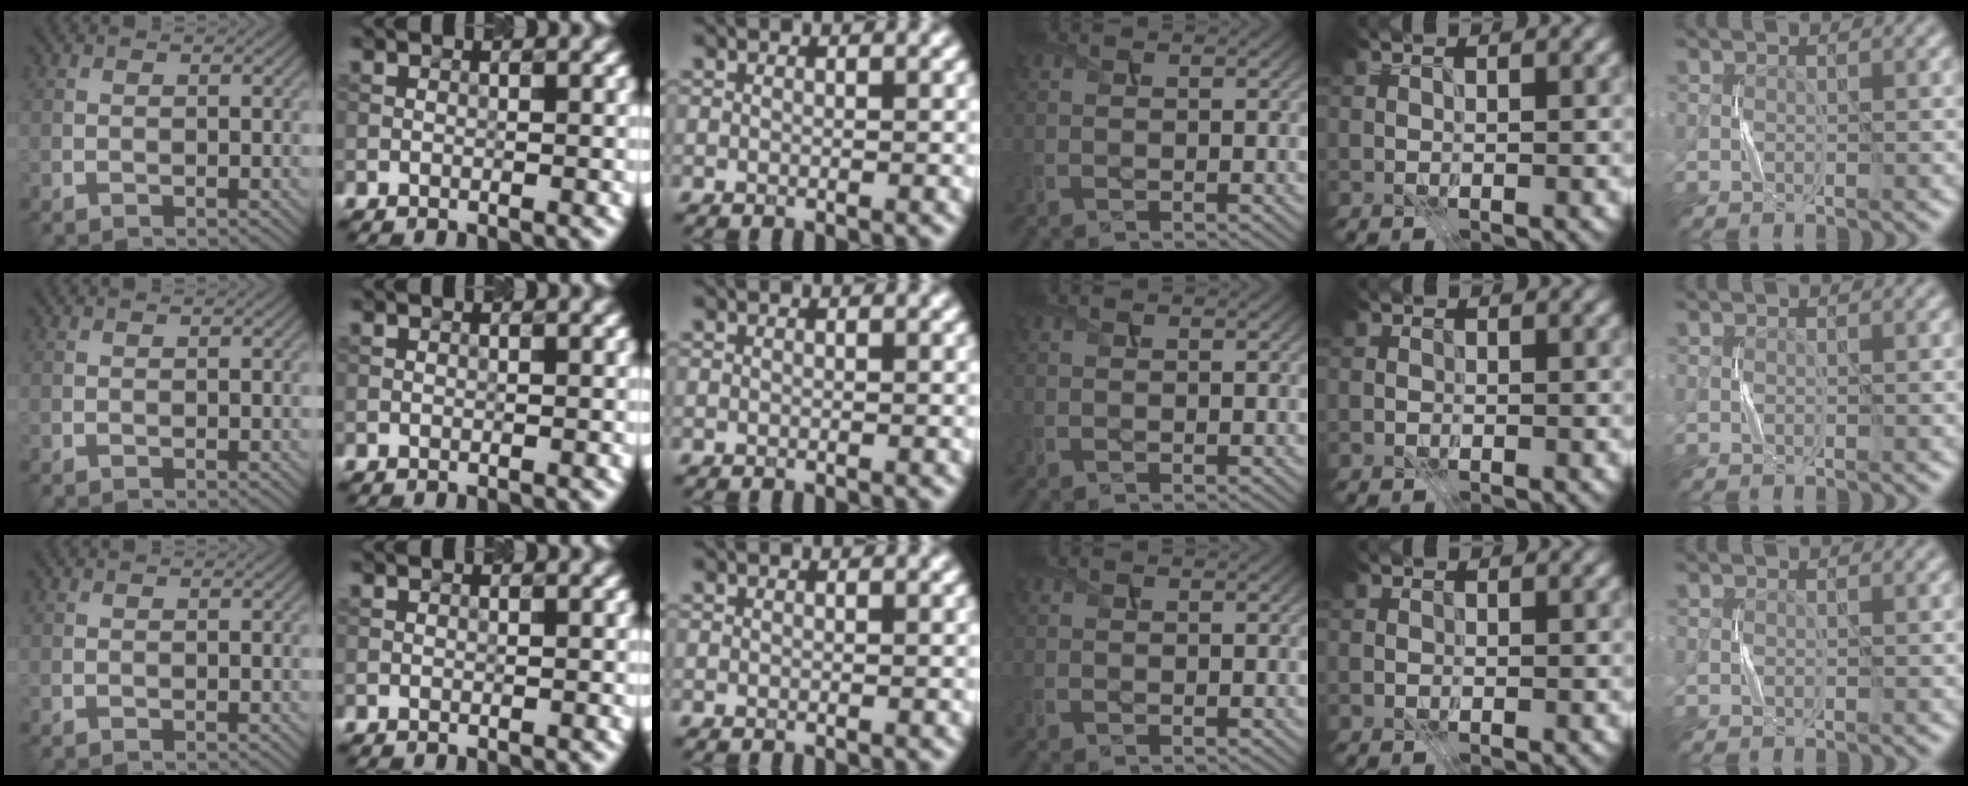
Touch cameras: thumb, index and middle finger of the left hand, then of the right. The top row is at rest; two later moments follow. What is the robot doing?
{"motion": "press", "object": "sticker"}